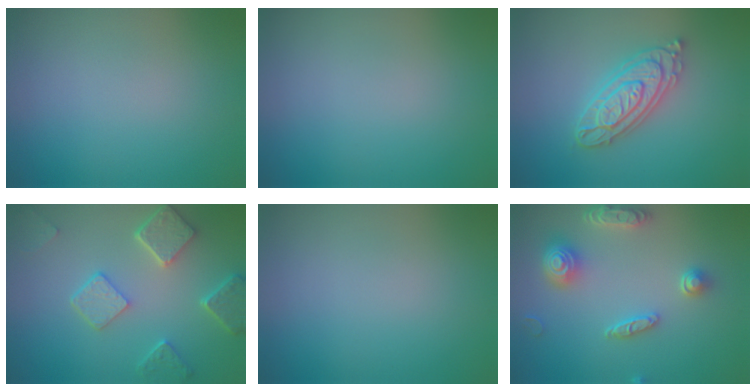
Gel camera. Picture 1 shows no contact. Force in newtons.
{"total": 0.0}
{"total": 4.3, "press": 4.2, "slide": 0.6}
{"total": 4.8, "press": 3.8, "slide": 2.9}
{"total": 0.0}
{"total": 4.7, "press": 4.2, "slide": 2.2}